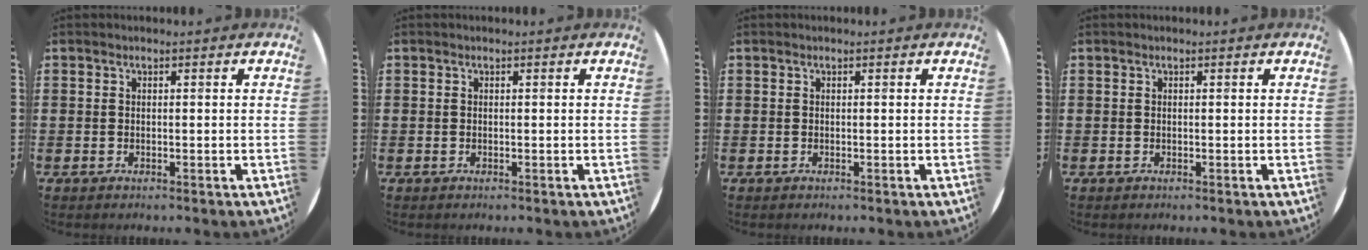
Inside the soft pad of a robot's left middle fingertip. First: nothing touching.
{"total": 0.0}
{"total": 0.0}
{"total": 0.0}